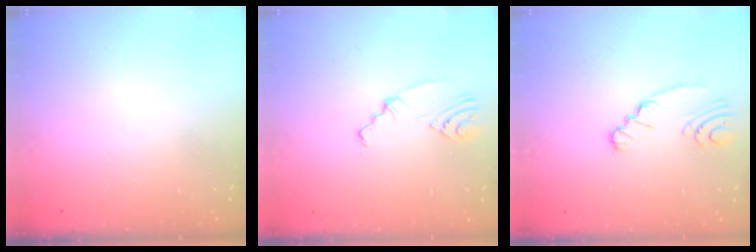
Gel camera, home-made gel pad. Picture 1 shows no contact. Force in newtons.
{"total": 2.8, "press": 2.4, "slide": 1.5}
{"total": 3.8, "press": 3.5, "slide": 1.4}